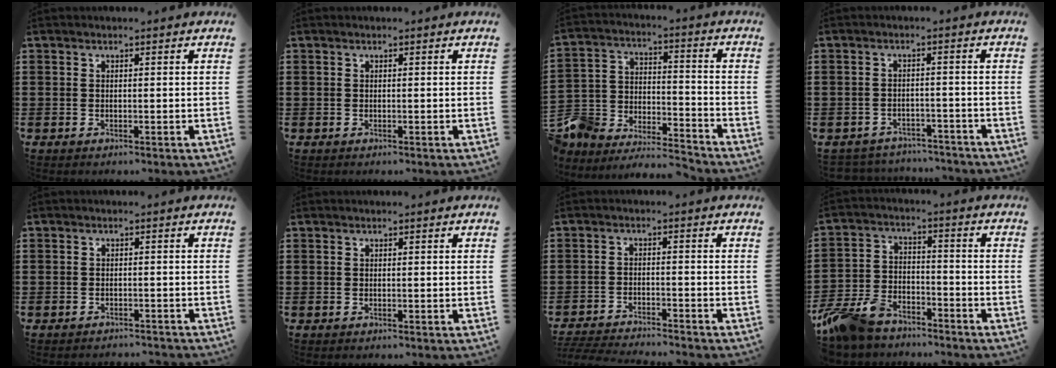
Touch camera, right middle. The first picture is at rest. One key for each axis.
{"total": 0.0}
{"total": 7.0, "fx": -6.4, "fy": 2.7, "fz": 0.4, "tx": -0.031, "ty": 0.011, "tz": -0.136}
{"total": 2.9, "fx": -2.9, "fy": 0.4, "fz": -0.2, "tx": -0.006, "ty": -0.001, "tz": -0.063}
{"total": 1.9, "fx": -1.9, "fy": 0.3, "fz": -0.3, "tx": -0.001, "ty": 0.002, "tz": -0.043}
{"total": 0.0}
{"total": 3.5, "fx": -3.5, "fy": -0.1, "fz": 0.5, "tx": -0.018, "ty": -0.005, "tz": -0.074}
{"total": 8.9, "fx": -7.8, "fy": 3.3, "fz": 2.5, "tx": -0.077, "ty": 0.017, "tz": -0.158}